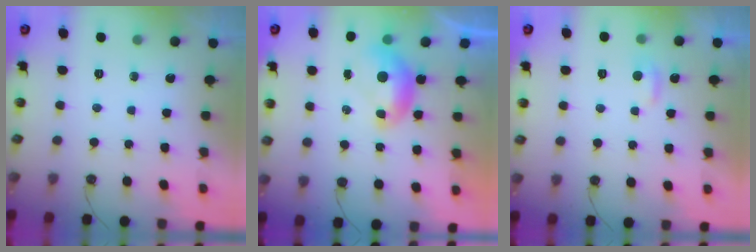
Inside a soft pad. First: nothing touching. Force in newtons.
{"total": 0.8, "press": 0.8, "slide": 0.2}
{"total": 2.2, "press": 2.2, "slide": 0.3}